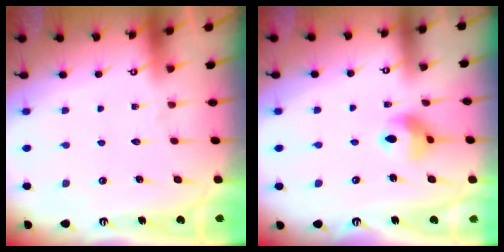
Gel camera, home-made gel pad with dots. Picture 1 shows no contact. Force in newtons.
{"total": 9.0, "press": 8.9, "slide": 1.6}